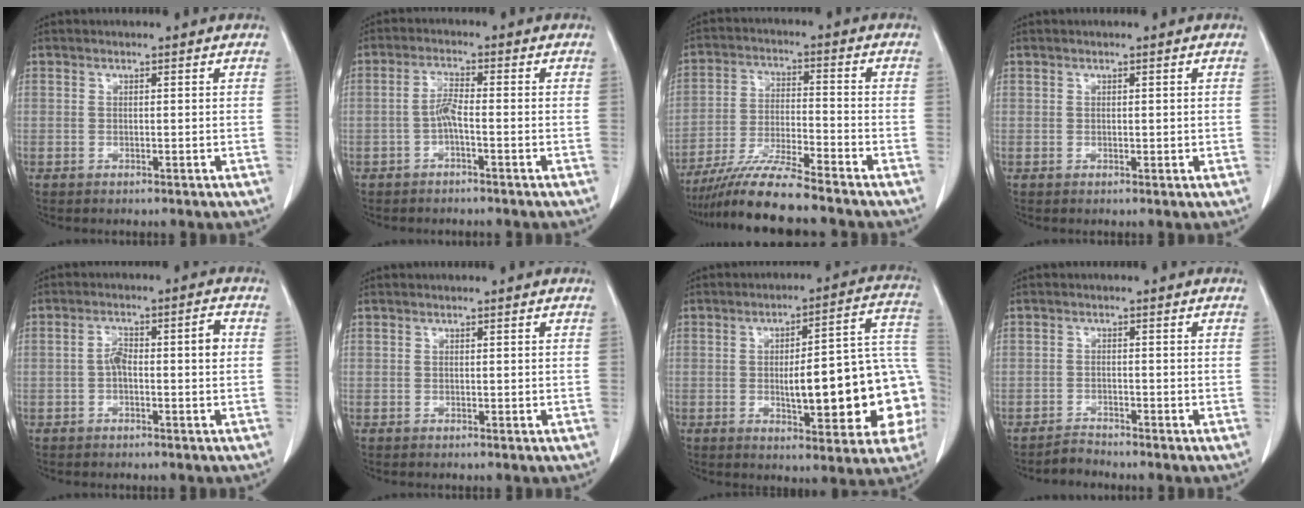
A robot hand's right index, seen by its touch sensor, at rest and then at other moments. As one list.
[{"total": 3.0, "force": [-1.1, 0.4, 2.7], "torque": [-0.055, 0.005, -0.024]}, {"total": 9.4, "force": [-8.3, -0.9, 4.4], "torque": [-0.081, -0.019, -0.156]}, {"total": 0.6, "force": [0.2, 0.4, 0.4], "torque": [0.000, 0.000, 0.003]}, {"total": 5.3, "force": [-0.2, 1.5, 5.1], "torque": [-0.088, 0.026, -0.004]}, {"total": 0.0}, {"total": 19.5, "force": [-3.2, 4.6, 18.7], "torque": [-0.177, 0.043, -0.026]}, {"total": 1.5, "force": [-1.4, 0.0, -0.5], "torque": [0.019, -0.006, -0.028]}]